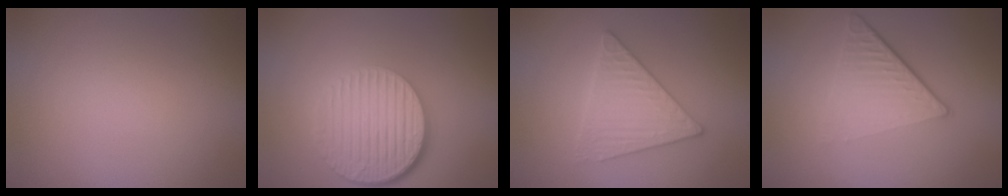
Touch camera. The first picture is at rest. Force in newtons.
{"total": 6.7, "press": 4.4, "slide": 5.0}
{"total": 3.5, "press": 3.4, "slide": 0.3}
{"total": 4.7, "press": 3.0, "slide": 3.6}